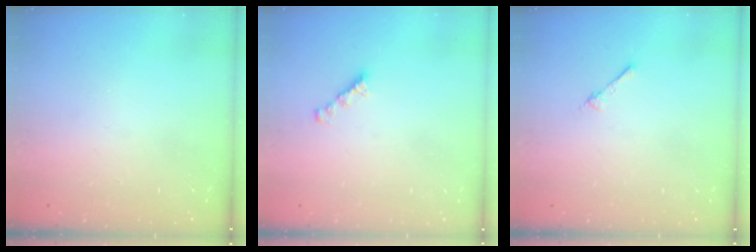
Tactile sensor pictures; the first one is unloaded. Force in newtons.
{"total": 2.7, "press": 2.7, "slide": 0.2}
{"total": 2.4, "press": 2.4, "slide": 0.3}